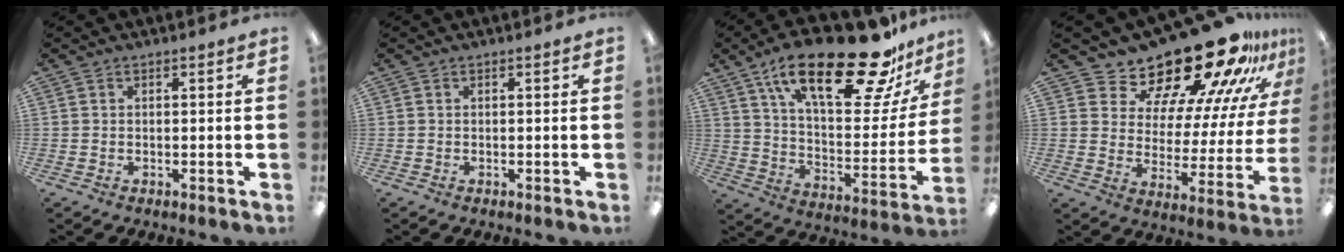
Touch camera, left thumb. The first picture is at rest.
{"total": 0.0}
{"total": 28.1, "force": [18.3, 9.3, 19.2], "torque": [-0.300, -0.109, 0.299]}
{"total": 23.0, "force": [19.8, 7.0, 9.3], "torque": [-0.136, -0.164, 0.334]}